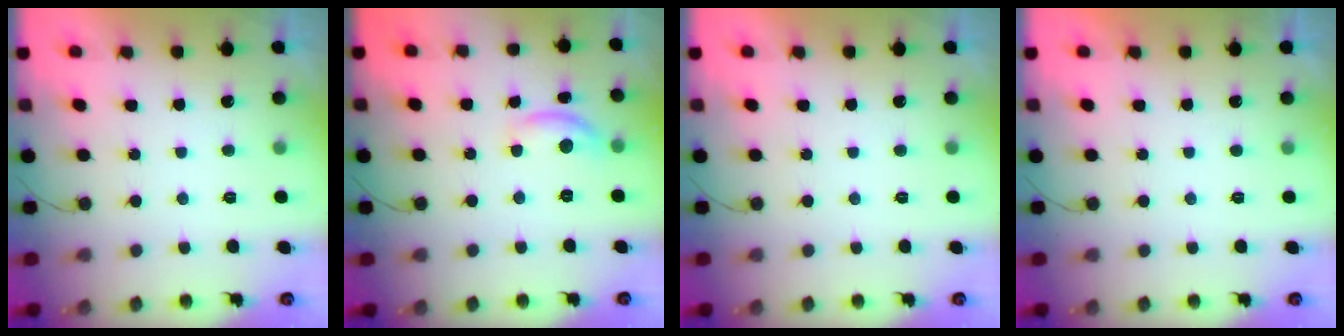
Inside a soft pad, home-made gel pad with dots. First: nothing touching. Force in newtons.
{"total": 8.5, "press": 8.4, "slide": 0.6}
{"total": 0.0}
{"total": 0.0}